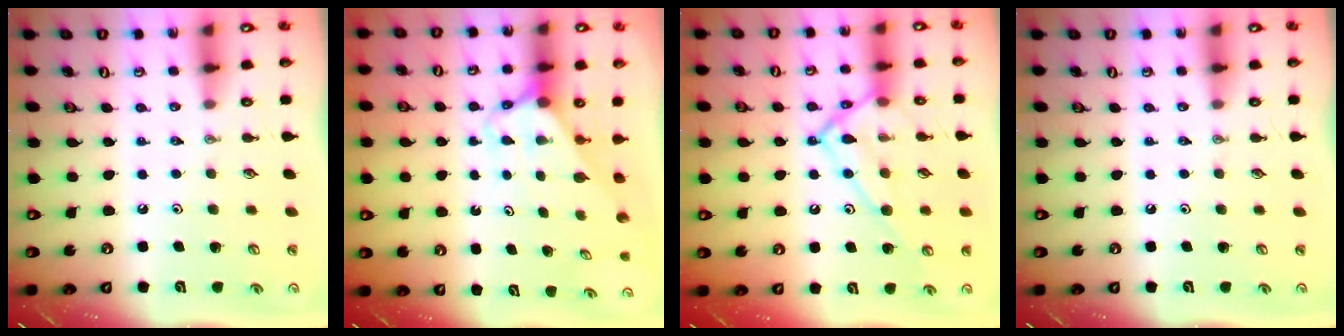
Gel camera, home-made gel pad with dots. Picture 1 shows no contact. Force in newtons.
{"total": 2.6, "press": 2.6, "slide": 0.1}
{"total": 15.6, "press": 15.6, "slide": 1.2}
{"total": 0.0}